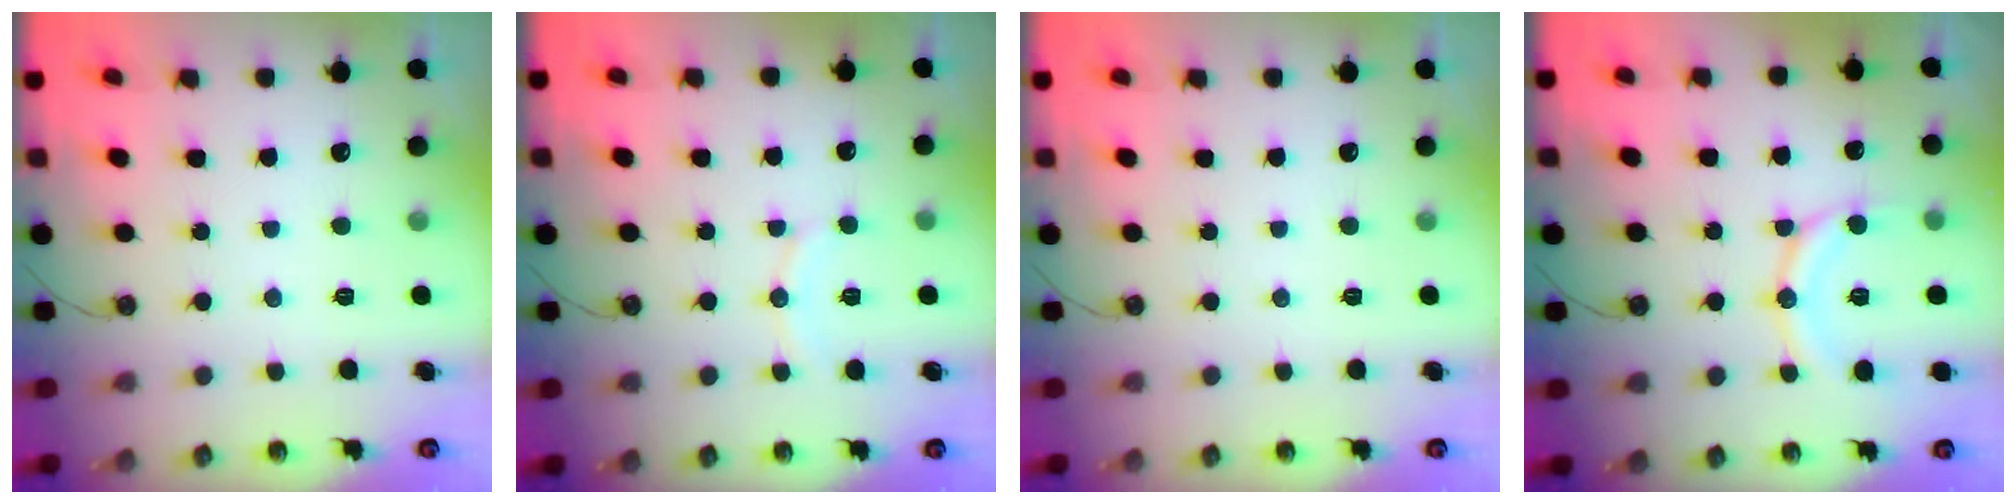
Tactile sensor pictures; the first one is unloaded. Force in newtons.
{"total": 7.2, "press": 7.1, "slide": 0.7}
{"total": 0.0}
{"total": 12.7, "press": 12.6, "slide": 1.5}